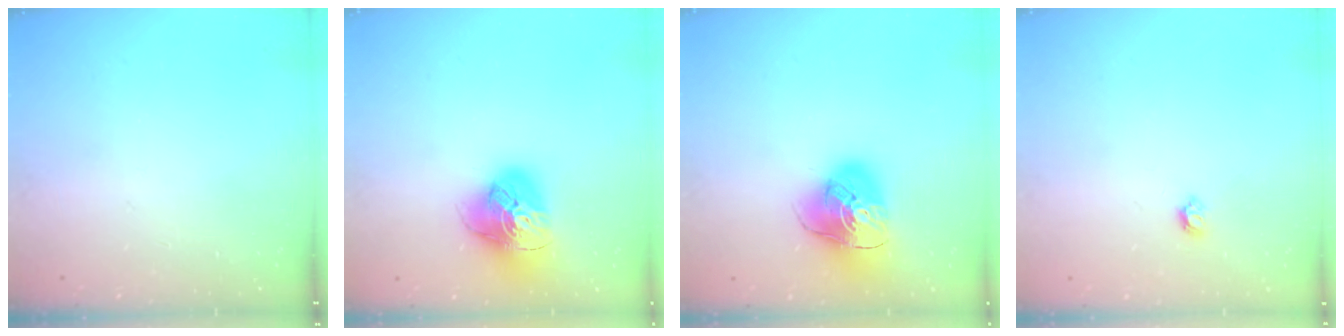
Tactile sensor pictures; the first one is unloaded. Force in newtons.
{"total": 16.7, "press": 16.6, "slide": 1.8}
{"total": 14.9, "press": 14.7, "slide": 2.0}
{"total": 3.8, "press": 3.7, "slide": 0.6}